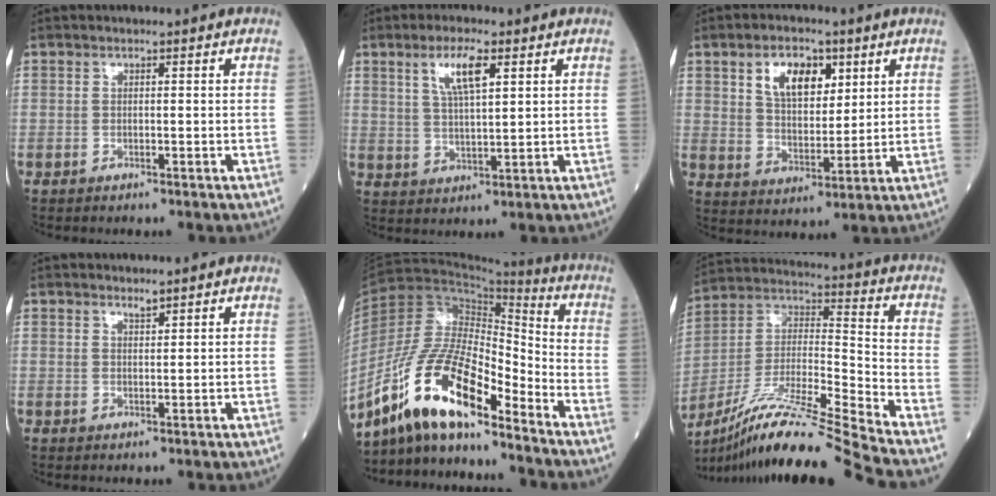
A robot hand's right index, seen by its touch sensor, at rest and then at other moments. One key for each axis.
{"total": 6.4, "fx": 3.1, "fy": 1.3, "fz": 5.4, "tx": -0.105, "ty": 0.005, "tz": 0.058}
{"total": 8.5, "fx": 4.0, "fy": 4.5, "fz": 6.0, "tx": -0.108, "ty": 0.011, "tz": 0.076}
{"total": 1.0, "fx": 1.0, "fy": 0.0, "fz": 0.3, "tx": -0.009, "ty": -0.006, "tz": 0.018}
{"total": 14.6, "fx": -10.8, "fy": 3.1, "fz": 9.3, "tx": -0.193, "ty": 0.016, "tz": -0.199}
{"total": 20.7, "fx": -17.6, "fy": -2.1, "fz": 10.8, "tx": -0.229, "ty": -0.014, "tz": -0.323}